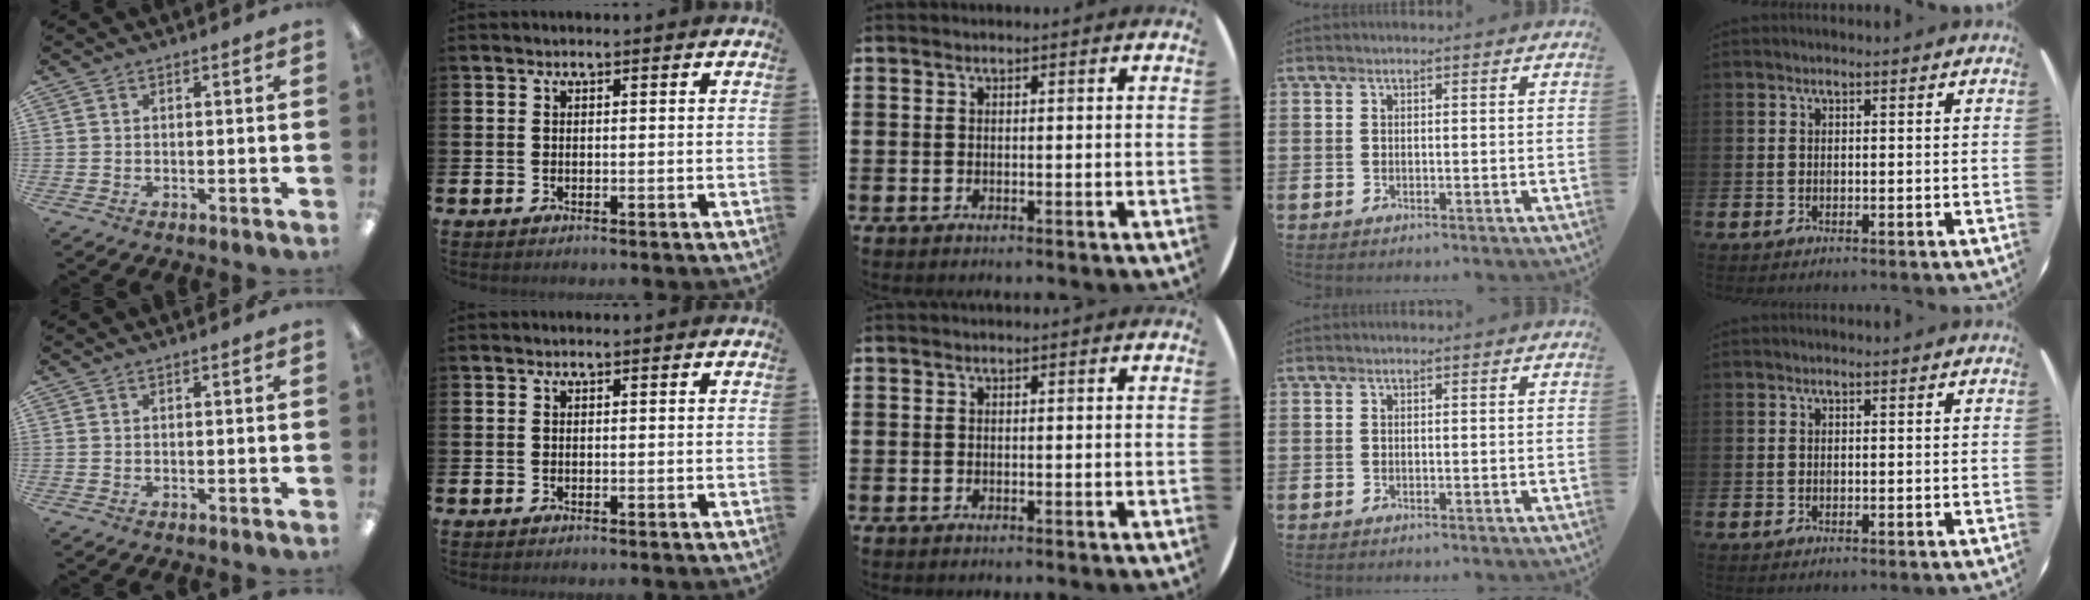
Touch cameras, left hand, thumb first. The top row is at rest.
{}